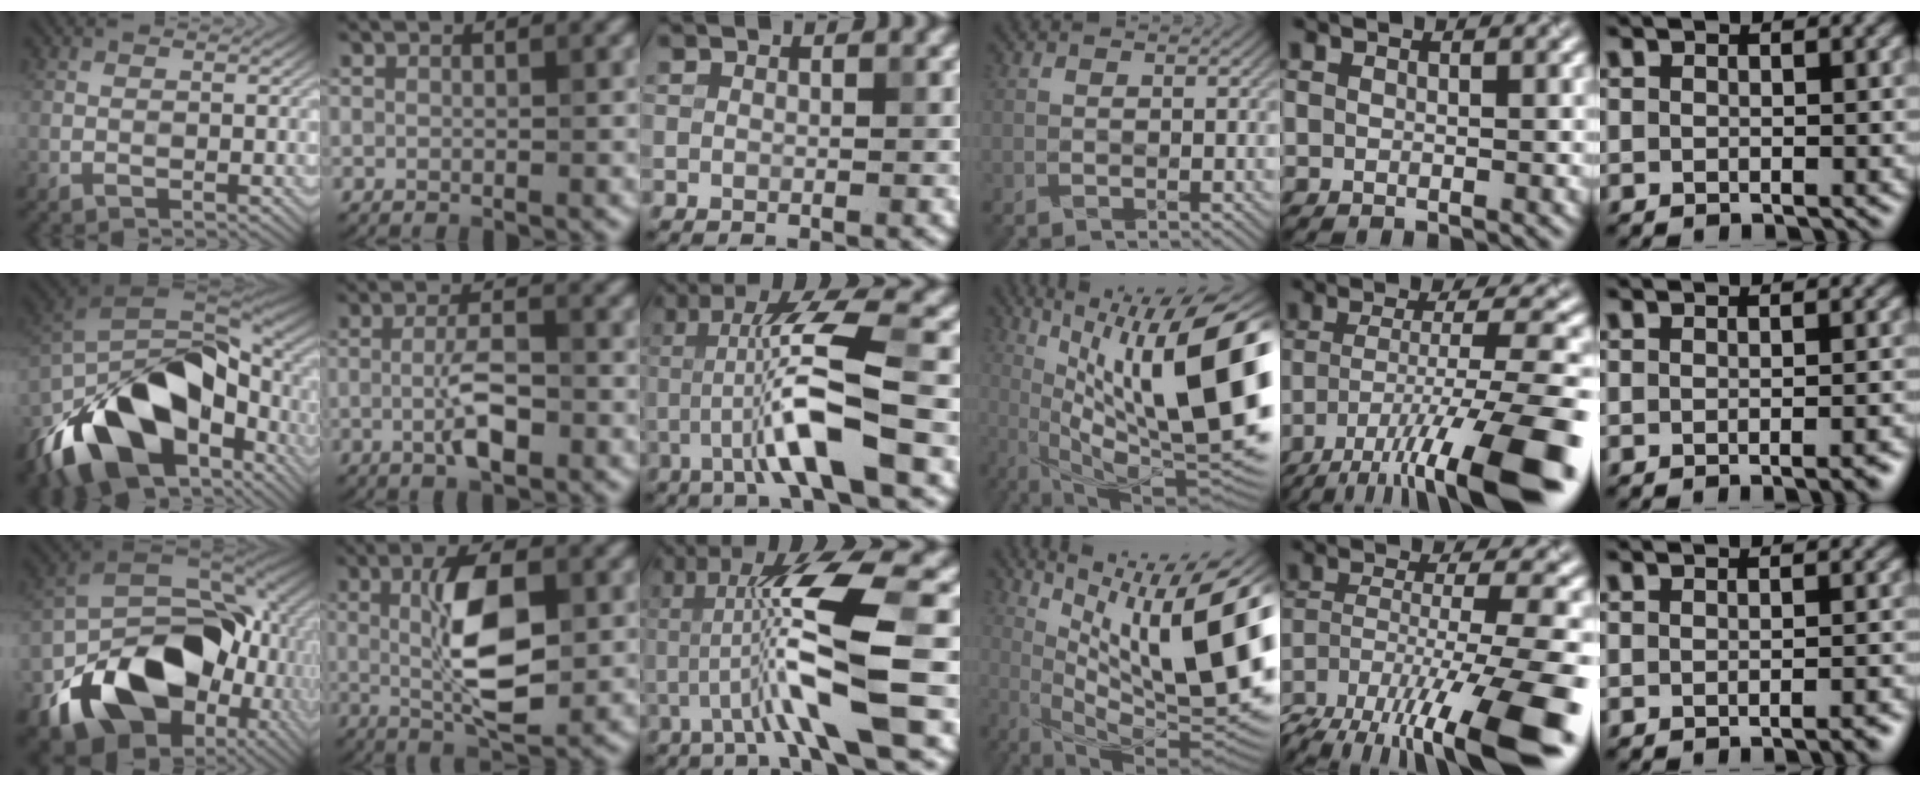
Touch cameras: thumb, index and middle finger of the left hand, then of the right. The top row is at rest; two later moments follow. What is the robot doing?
{"motion": "wrap", "object": "ethernet cable"}